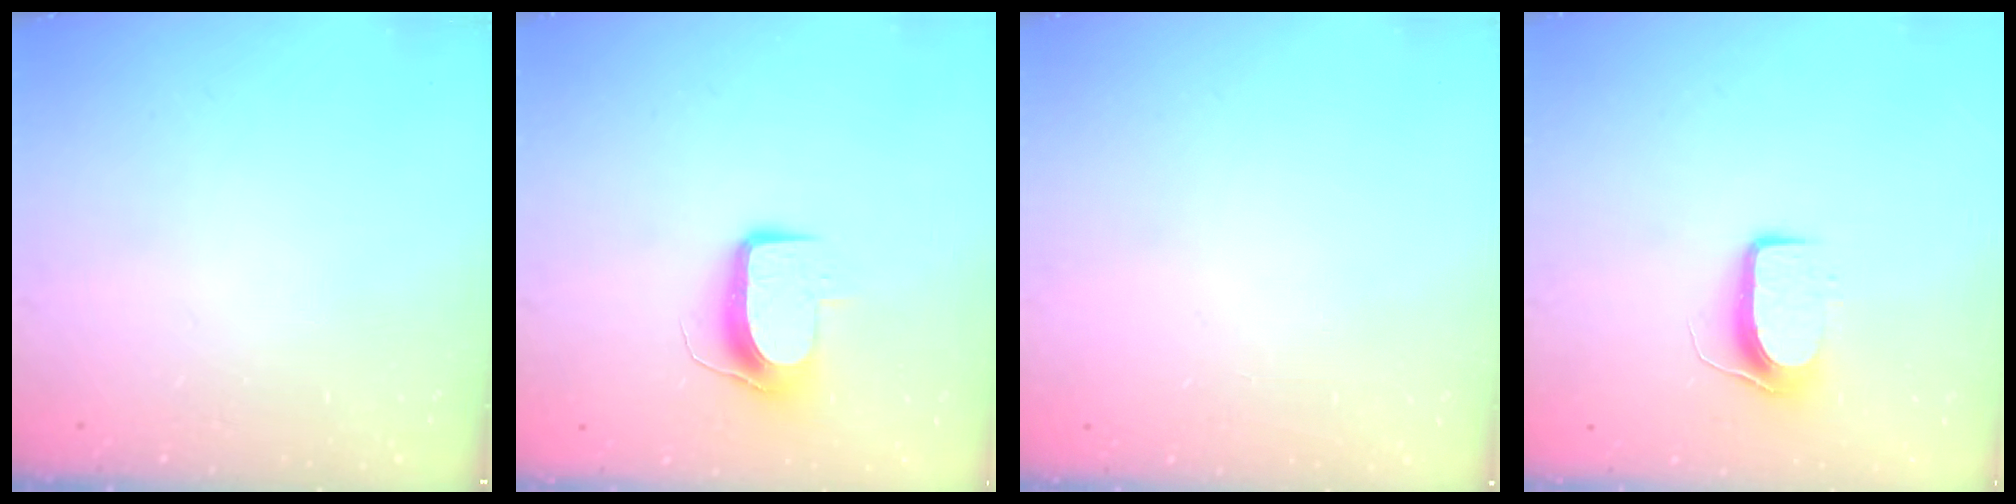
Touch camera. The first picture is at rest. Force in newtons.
{"total": 9.5, "press": 9.5, "slide": 0.3}
{"total": 0.0}
{"total": 8.7, "press": 8.7, "slide": 0.7}